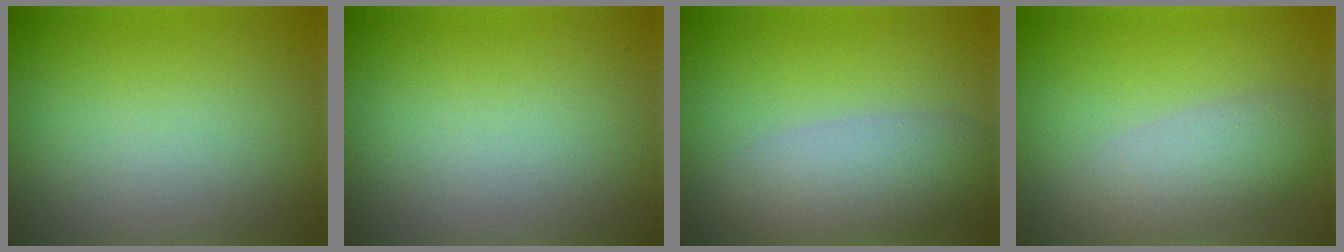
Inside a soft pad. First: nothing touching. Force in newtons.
{"total": 0.0}
{"total": 5.3, "press": 5.3, "slide": 0.5}
{"total": 4.6, "press": 4.6, "slide": 0.2}